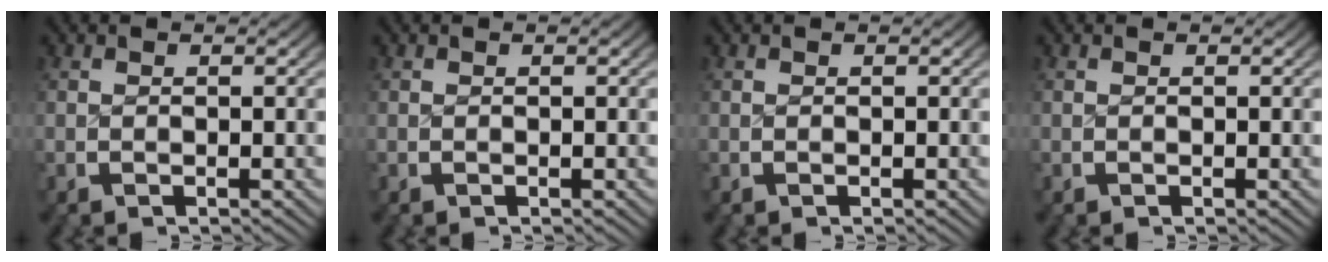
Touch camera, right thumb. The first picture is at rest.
{"total": 0.0}
{"total": 0.0}
{"total": 0.0}